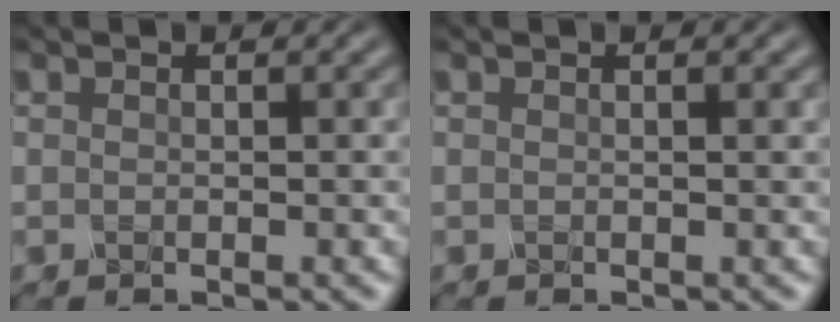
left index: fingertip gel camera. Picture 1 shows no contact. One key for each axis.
{"total": 1.3, "fx": 0.5, "fy": 0.7, "fz": 1.0, "tx": -0.001, "ty": 0.003, "tz": -0.008}